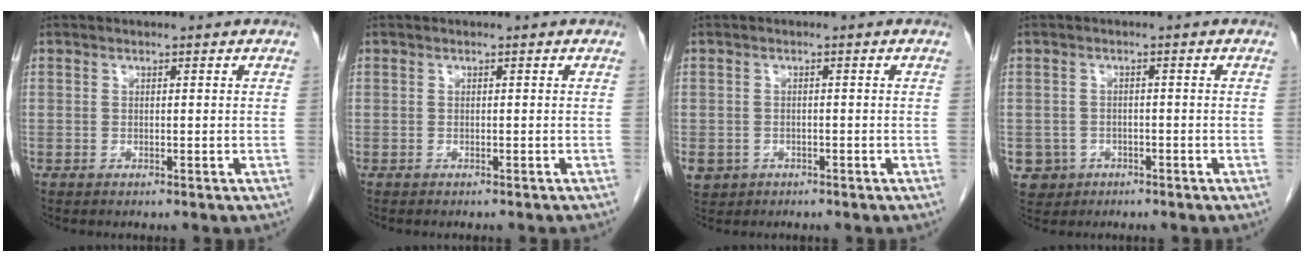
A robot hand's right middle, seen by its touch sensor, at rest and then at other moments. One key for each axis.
{"total": 1.3, "fx": -1.2, "fy": -0.1, "fz": 0.6, "tx": -0.005, "ty": 0.001, "tz": -0.015}
{"total": 5.1, "fx": -2.6, "fy": 4.2, "fz": 1.1, "tx": -0.027, "ty": 0.002, "tz": -0.037}
{"total": 3.8, "fx": -1.7, "fy": 3.3, "fz": 0.2, "tx": -0.002, "ty": 0.009, "tz": -0.025}